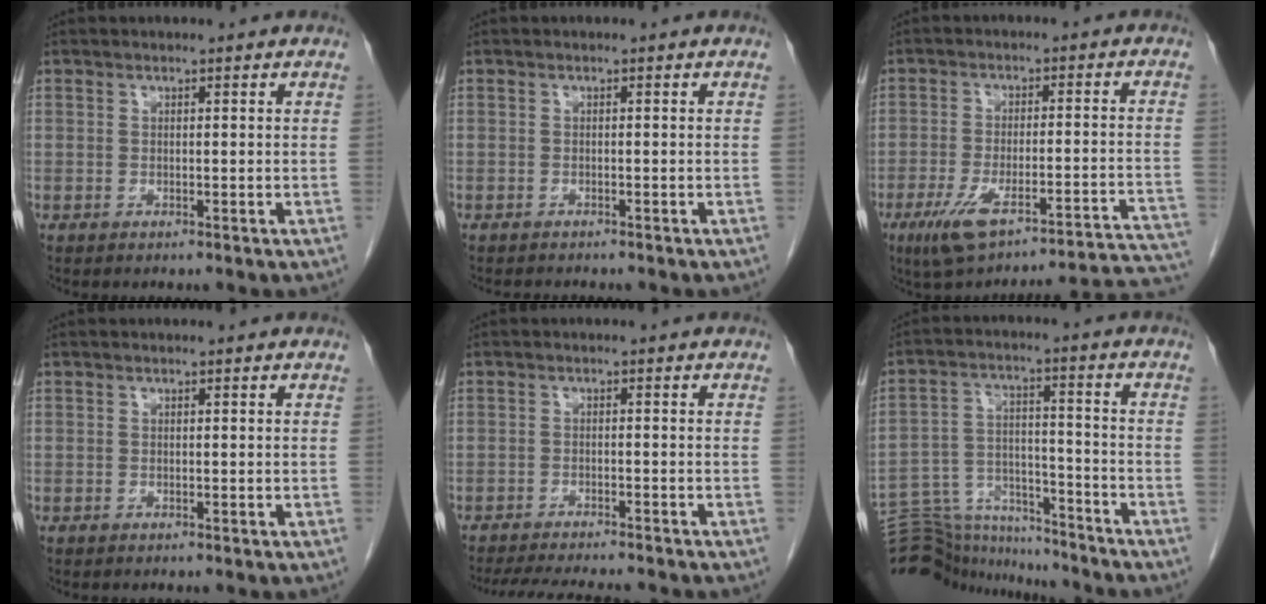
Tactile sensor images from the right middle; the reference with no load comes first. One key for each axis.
{"total": 1.5, "fx": -1.4, "fy": 0.2, "fz": 0.3, "tx": -0.008, "ty": -0.005, "tz": -0.016}
{"total": 20.1, "fx": -17.6, "fy": 1.3, "fz": 9.5, "tx": -0.078, "ty": 0.013, "tz": -0.237}
{"total": 0.0}
{"total": 11.5, "fx": -10.4, "fy": 1.4, "fz": 4.7, "tx": -0.071, "ty": -0.014, "tz": -0.140}
{"total": 17.3, "fx": -16.6, "fy": 3.6, "fz": 3.3, "tx": -0.080, "ty": 0.030, "tz": -0.260}